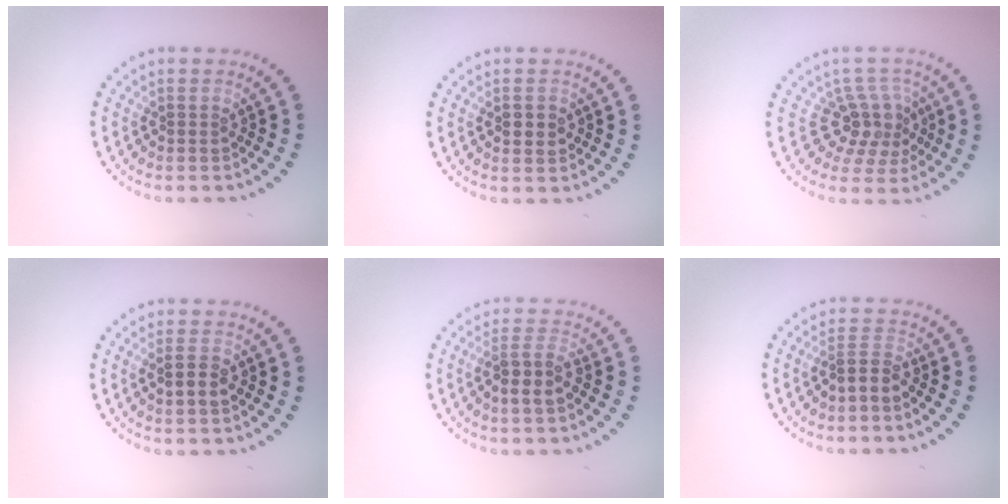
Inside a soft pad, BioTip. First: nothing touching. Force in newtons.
{"total": 2.0, "press": 2.0, "slide": 0.2}
{"total": 3.8, "press": 2.7, "slide": 2.6}
{"total": 1.9, "press": 1.8, "slide": 0.4}
{"total": 2.6, "press": 2.2, "slide": 1.3}
{"total": 1.8, "press": 1.5, "slide": 1.0}